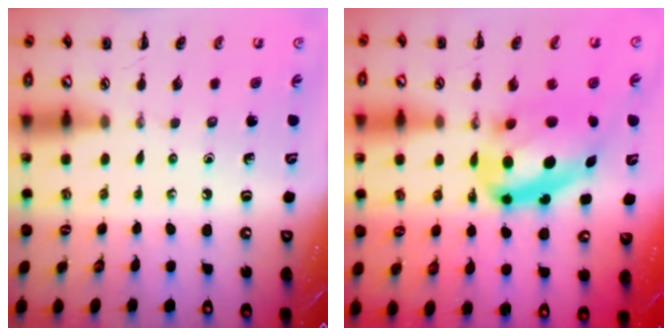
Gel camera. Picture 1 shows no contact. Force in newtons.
{"total": 14.5, "press": 14.1, "slide": 3.4}